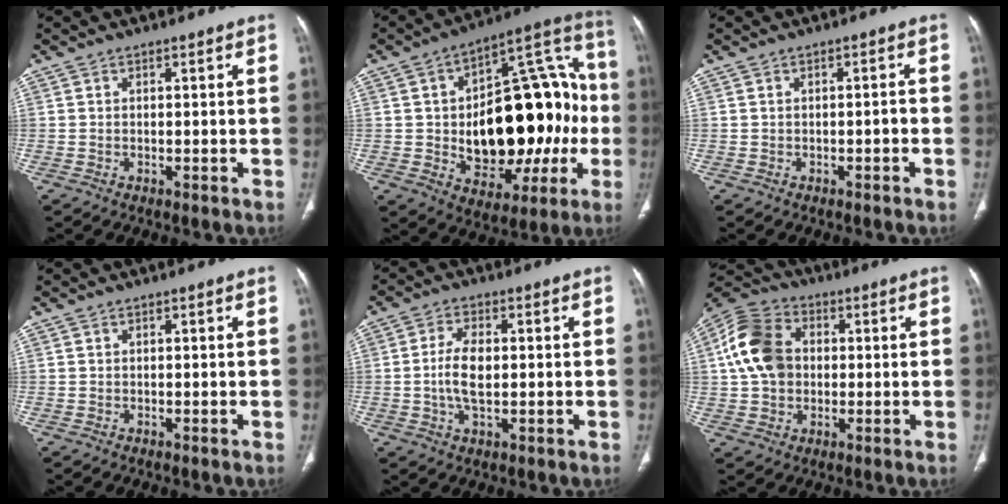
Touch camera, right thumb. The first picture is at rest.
{"total": 30.2, "force": [-2.3, 16.8, 25.0], "torque": [-0.322, 0.038, -0.013]}
{"total": 1.0, "force": [-0.5, 0.4, 0.8], "torque": [-0.012, 0.006, -0.008]}
{"total": 0.0}
{"total": 6.7, "force": [-0.1, 3.3, 5.7], "torque": [-0.118, 0.003, -0.004]}
{"total": 12.8, "force": [1.1, 9.9, 8.1], "torque": [-0.142, 0.022, 0.012]}